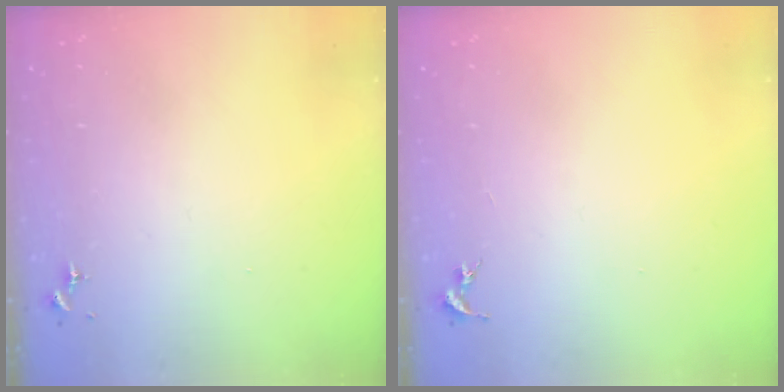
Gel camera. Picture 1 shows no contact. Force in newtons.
{"total": 0.0}